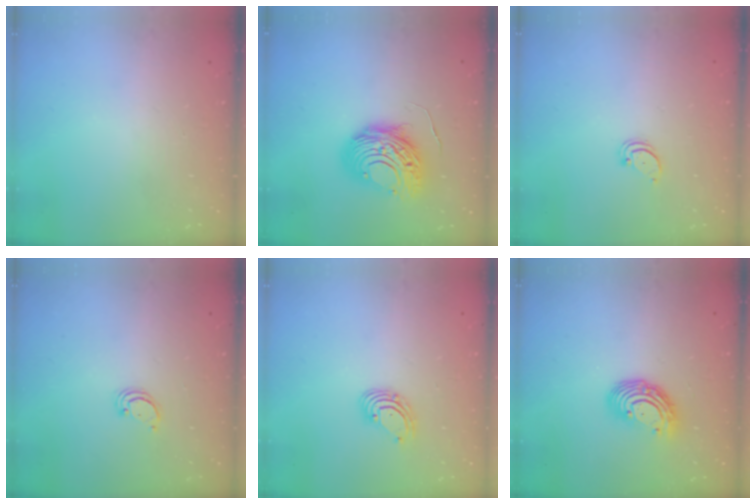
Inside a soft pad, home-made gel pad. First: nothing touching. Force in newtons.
{"total": 12.3, "press": 12.2, "slide": 0.9}
{"total": 1.4, "press": 1.3, "slide": 0.1}
{"total": 2.4, "press": 2.4, "slide": 0.2}
{"total": 3.7, "press": 3.7, "slide": 0.4}
{"total": 9.8, "press": 9.7, "slide": 0.9}